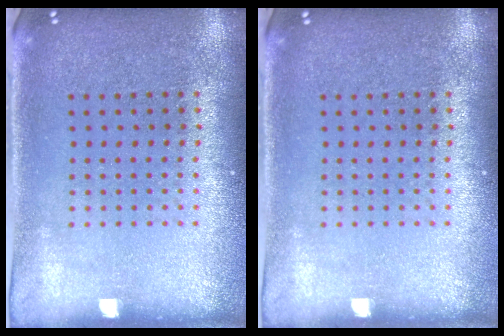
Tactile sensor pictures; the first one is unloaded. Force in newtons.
{"total": 0.0}